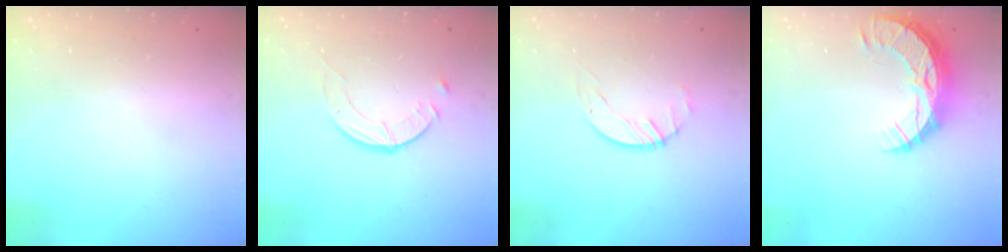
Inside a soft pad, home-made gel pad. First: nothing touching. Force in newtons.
{"total": 3.9, "press": 3.9, "slide": 0.4}
{"total": 1.4, "press": 1.4, "slide": 0.2}
{"total": 11.8, "press": 11.8, "slide": 1.0}